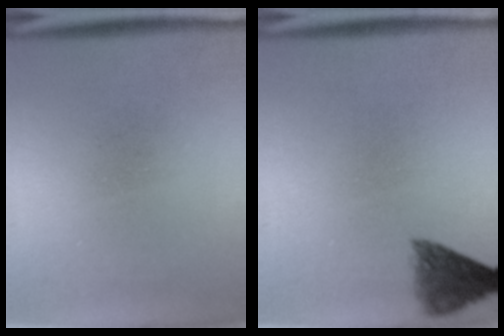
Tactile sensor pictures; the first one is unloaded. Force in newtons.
{"total": 4.6}